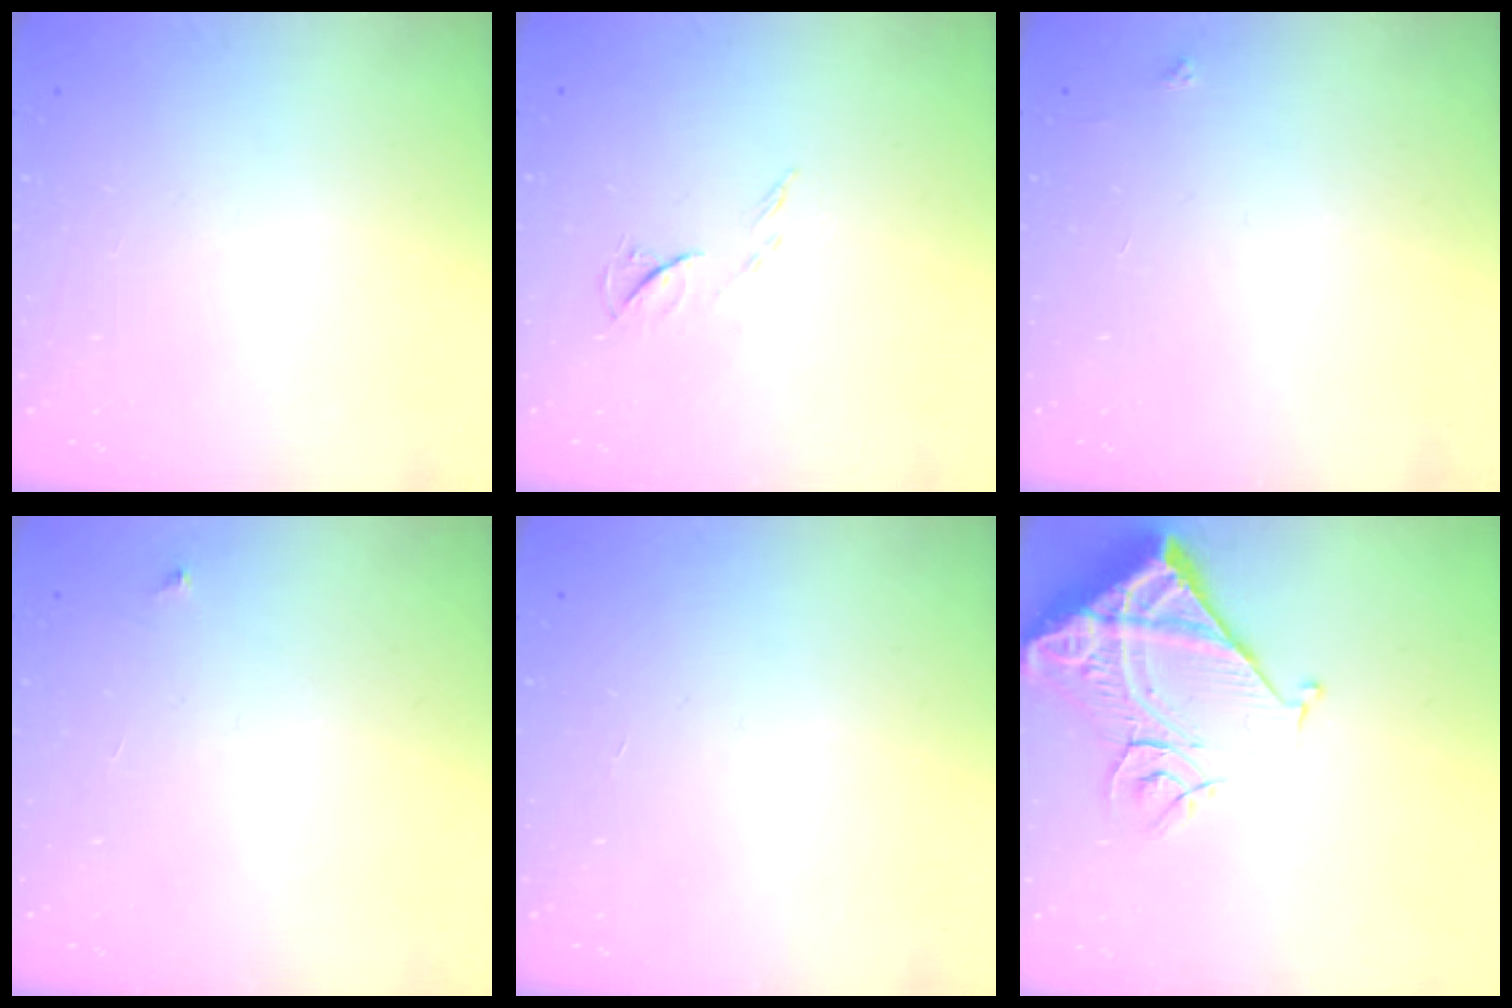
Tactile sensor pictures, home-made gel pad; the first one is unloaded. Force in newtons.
{"total": 5.0, "press": 5.0, "slide": 0.7}
{"total": 2.1, "press": 2.1, "slide": 0.3}
{"total": 3.2, "press": 3.2, "slide": 0.5}
{"total": 1.5, "press": 1.5, "slide": 0.1}
{"total": 13.6, "press": 13.6, "slide": 1.6}